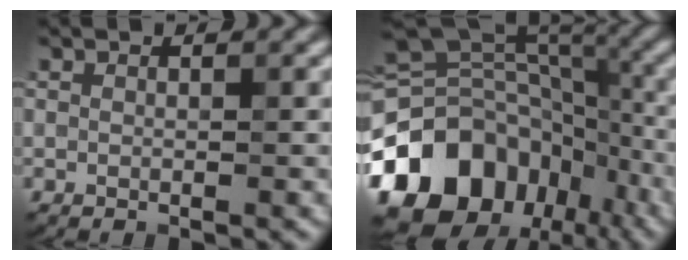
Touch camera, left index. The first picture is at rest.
{"total": 19.8, "force": [-9.7, 14.6, 9.3], "torque": [-0.192, -0.028, -0.148]}